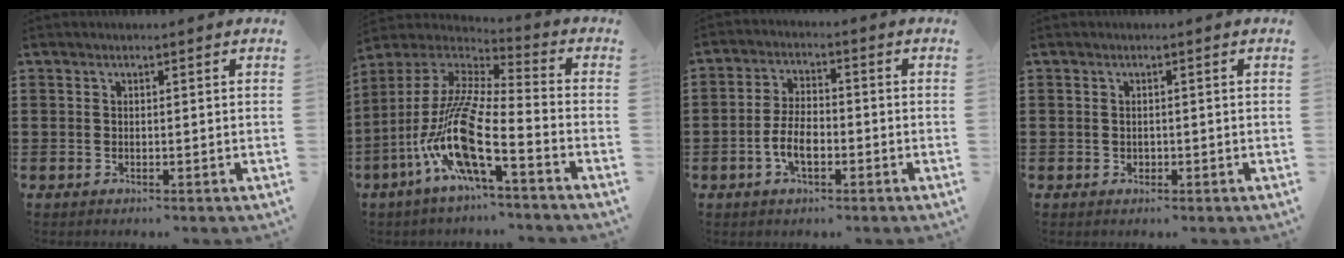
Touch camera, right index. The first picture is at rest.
{"total": 13.1, "force": [-6.8, 1.8, 11.0], "torque": [-0.256, -0.027, -0.144]}
{"total": 5.7, "force": [-2.0, 2.5, 4.8], "torque": [-0.117, -0.008, -0.043]}
{"total": 0.6, "force": [0.1, 0.6, 0.3], "torque": [-0.007, 0.003, 0.002]}